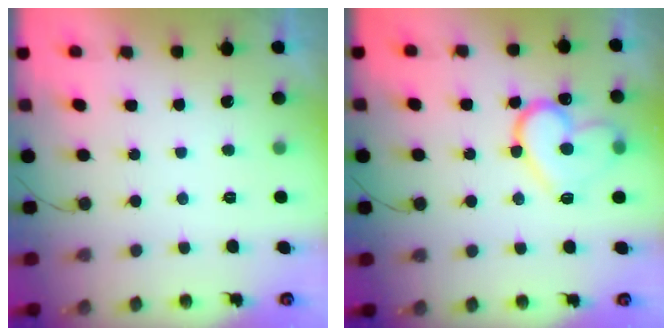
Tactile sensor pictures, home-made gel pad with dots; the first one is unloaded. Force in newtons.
{"total": 15.2, "press": 15.1, "slide": 1.5}